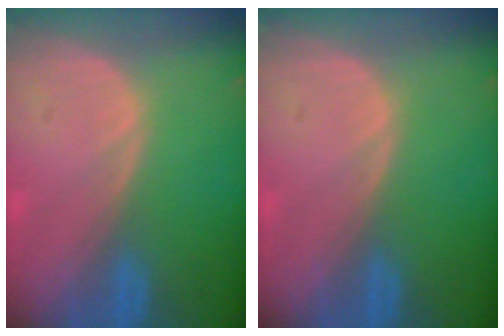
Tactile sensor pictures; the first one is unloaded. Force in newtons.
{"total": 0.0}